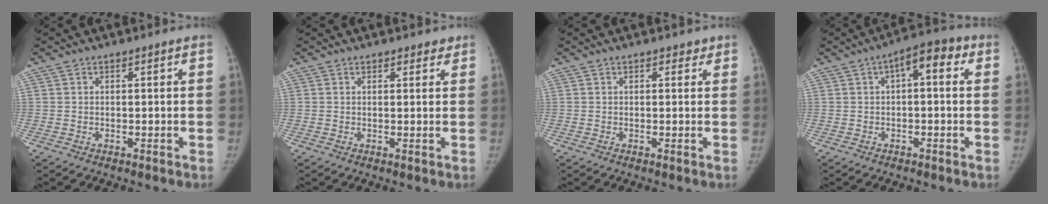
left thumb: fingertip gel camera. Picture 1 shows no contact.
{"total": 1.8, "force": [1.3, 1.1, 0.4], "torque": [0.013, -0.006, 0.012]}
{"total": 1.3, "force": [0.8, 1.0, 0.5], "torque": [0.011, 0.000, 0.003]}
{"total": 6.8, "force": [1.5, 3.1, 5.9], "torque": [-0.062, 0.031, 0.008]}